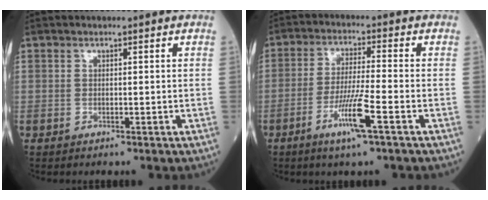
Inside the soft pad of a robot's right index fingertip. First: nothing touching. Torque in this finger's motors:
{"motor_torque": [1.14, -0.39, 0.48, 0.11]}